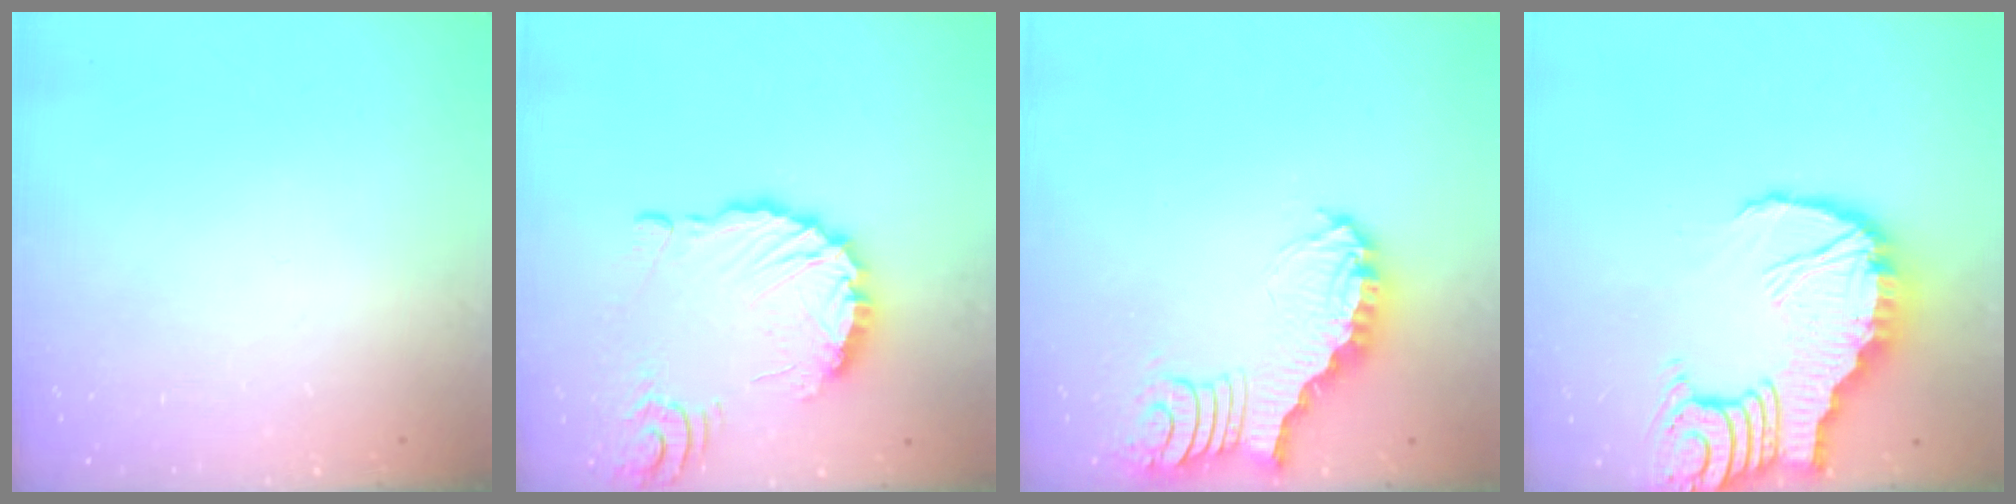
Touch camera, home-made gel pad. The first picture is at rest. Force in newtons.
{"total": 10.3, "press": 10.2, "slide": 1.4}
{"total": 3.8, "press": 3.7, "slide": 0.6}
{"total": 16.7, "press": 16.6, "slide": 1.8}